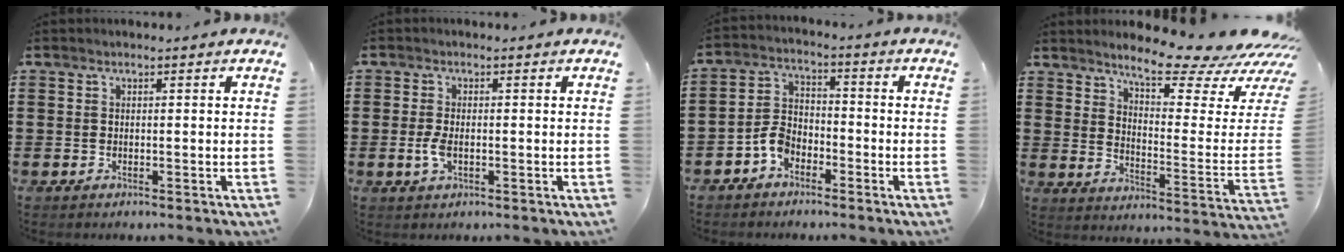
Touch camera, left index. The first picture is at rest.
{"total": 2.9, "force": [-0.5, 1.2, 2.6], "torque": [-0.068, -0.008, -0.015]}
{"total": 4.6, "force": [-3.0, 2.7, 2.1], "torque": [-0.054, 0.009, -0.061]}
{"total": 10.1, "force": [8.9, 0.9, 4.7], "torque": [-0.087, -0.074, 0.146]}